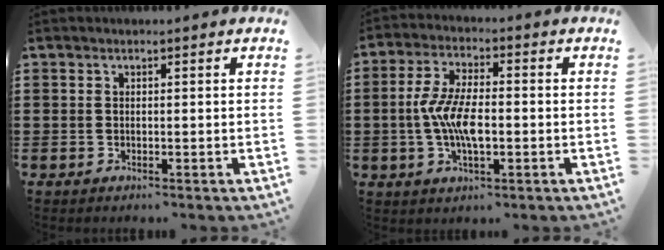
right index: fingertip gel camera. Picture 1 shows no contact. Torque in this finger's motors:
{"motor_torque": [2.14, 0.00, 0.78, 0.21]}